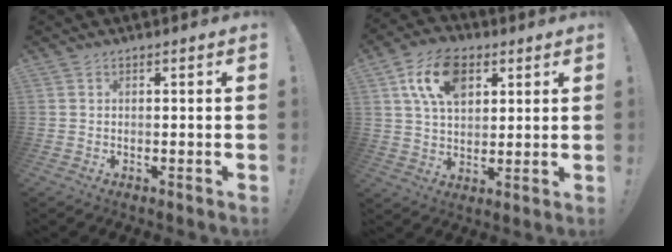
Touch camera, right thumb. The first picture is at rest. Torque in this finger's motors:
{"motor_torque": [1.33, 1.33, 0.21, -0.05, 0.06]}